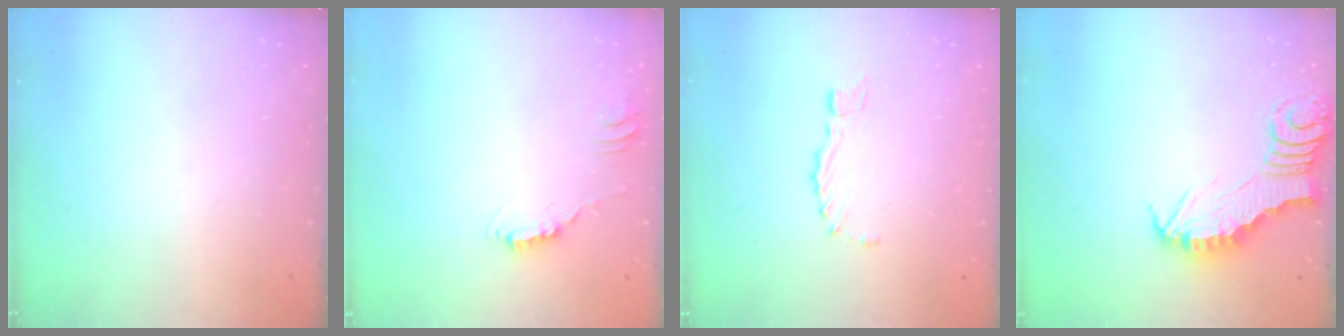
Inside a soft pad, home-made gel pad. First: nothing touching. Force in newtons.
{"total": 3.8, "press": 3.8, "slide": 0.2}
{"total": 1.0, "press": 1.0, "slide": 0.3}
{"total": 2.4, "press": 2.4, "slide": 0.2}